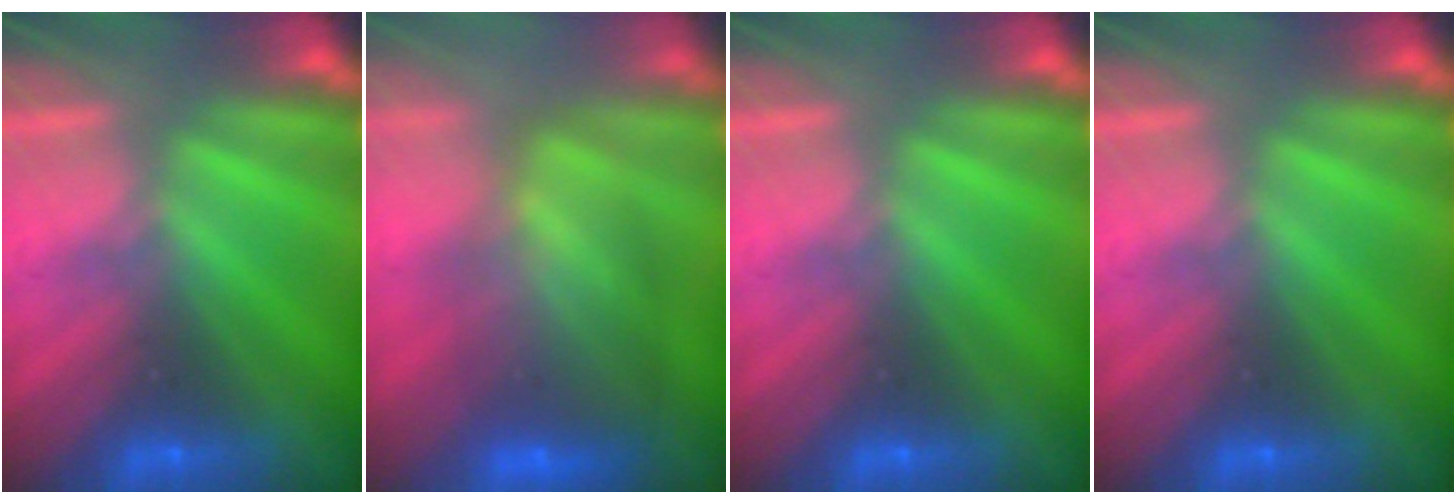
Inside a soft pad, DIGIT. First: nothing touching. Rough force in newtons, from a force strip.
{"total": 9.4}
{"total": 0.0}
{"total": 0.0}